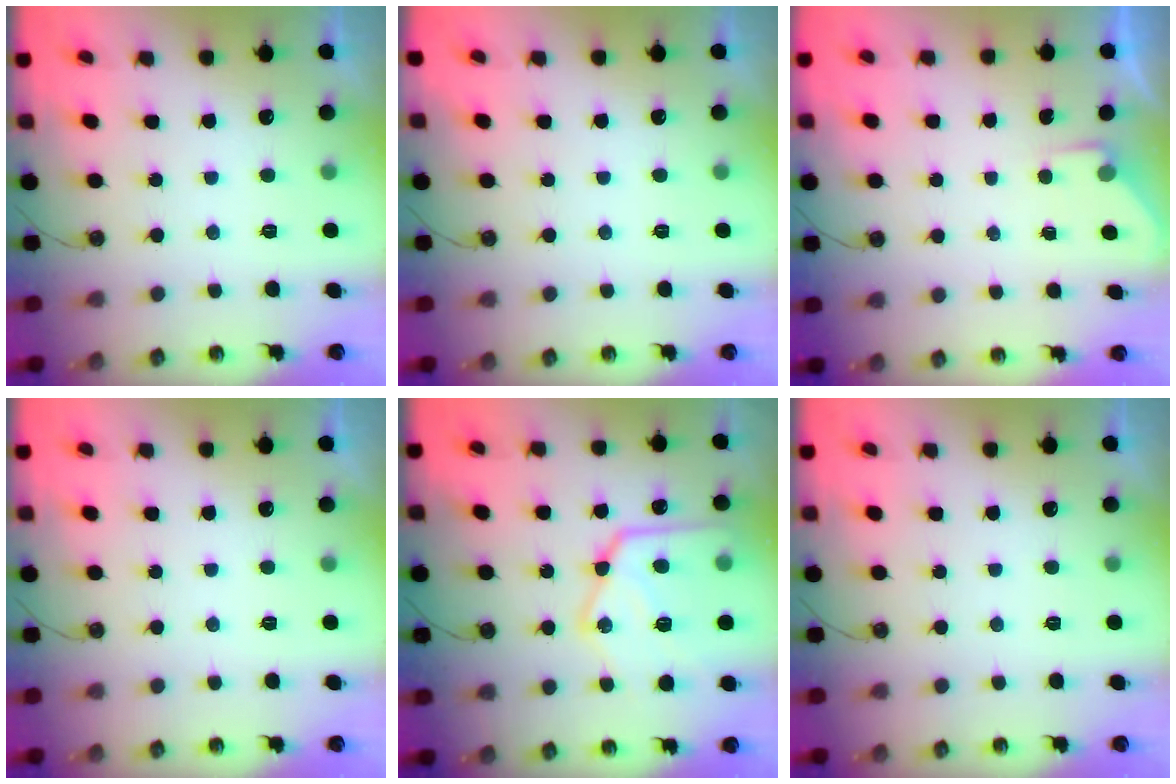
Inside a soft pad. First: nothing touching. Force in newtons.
{"total": 0.0}
{"total": 2.8, "press": 2.8, "slide": 0.4}
{"total": 0.0}
{"total": 19.8, "press": 19.8, "slide": 1.3}
{"total": 0.0}